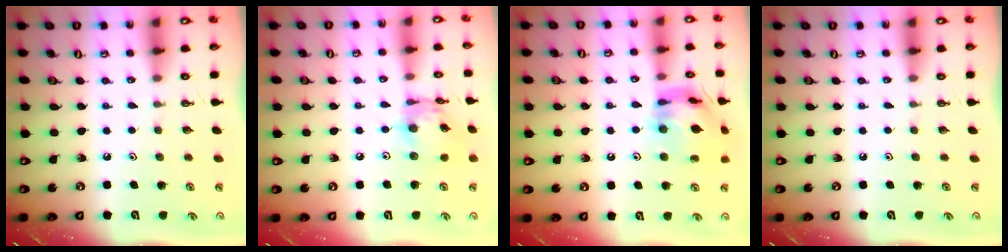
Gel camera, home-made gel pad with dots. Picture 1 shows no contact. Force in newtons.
{"total": 13.3, "press": 13.3, "slide": 1.2}
{"total": 16.0, "press": 15.9, "slide": 1.4}
{"total": 0.0}